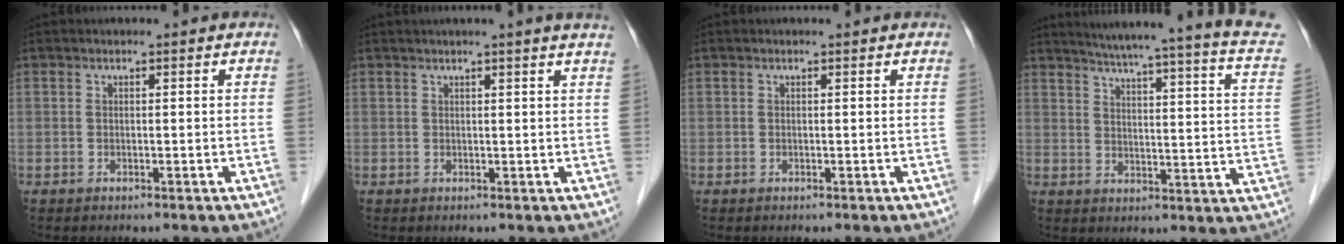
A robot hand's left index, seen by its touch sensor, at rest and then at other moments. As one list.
[{"total": 3.5, "force": [2.8, -1.0, 1.9], "torque": [-0.023, 0.007, 0.034]}, {"total": 0.0}, {"total": 21.7, "force": [18.4, -0.3, 11.6], "torque": [-0.167, -0.048, 0.215]}]